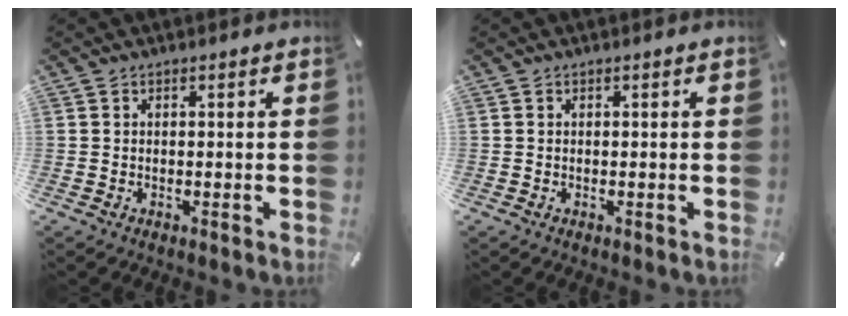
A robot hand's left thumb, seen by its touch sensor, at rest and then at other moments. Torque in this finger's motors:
{"motor_torque": [0.07, 0.07, -0.01, 0.03, 0.02]}